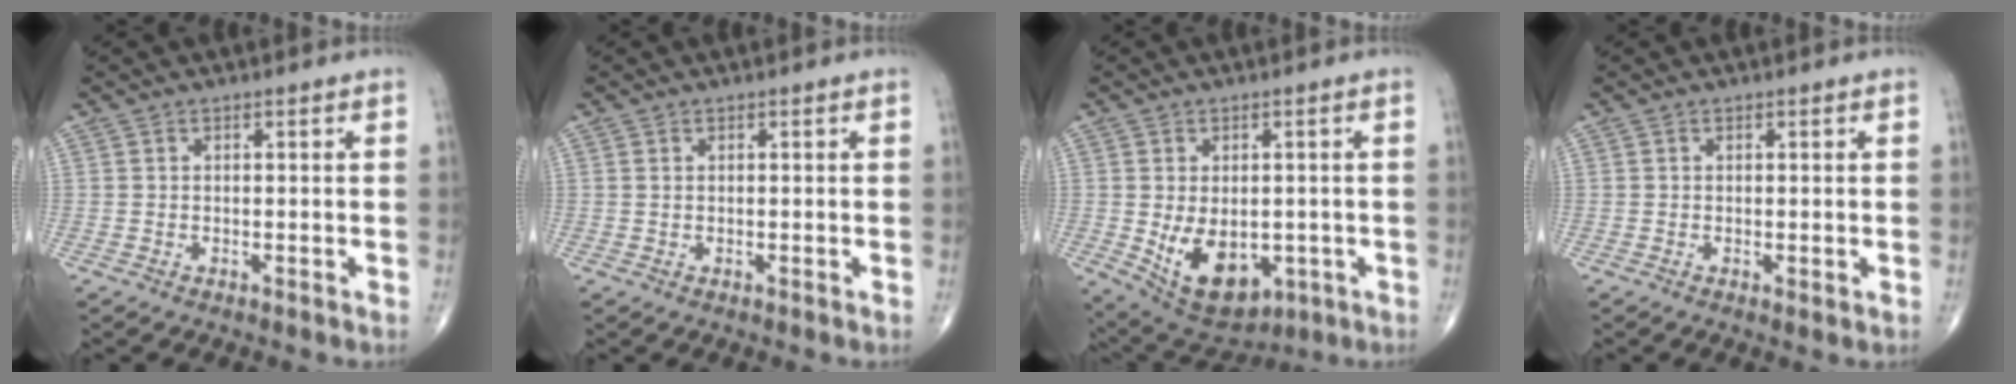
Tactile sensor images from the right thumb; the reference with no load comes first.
{"total": 0.0}
{"total": 12.3, "force": [-2.4, 7.9, 9.0], "torque": [-0.120, -0.009, -0.012]}
{"total": 0.6, "force": [0.0, 0.3, 0.5], "torque": [-0.011, -0.003, -0.001]}